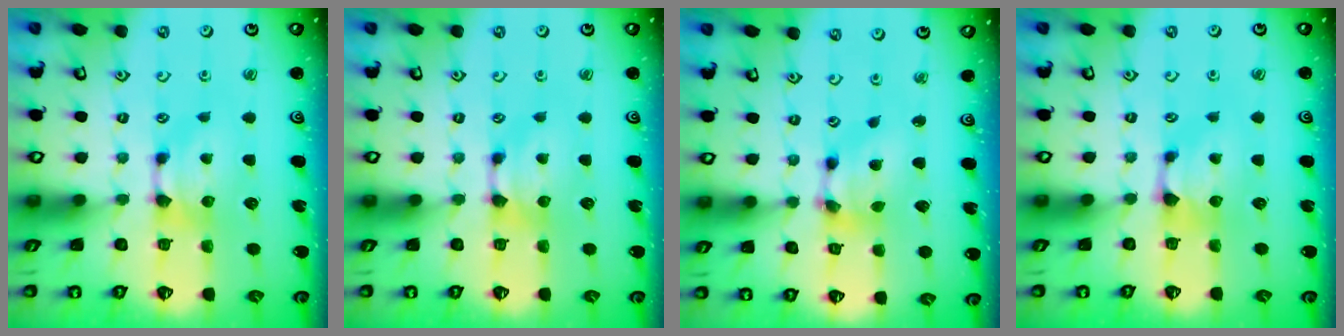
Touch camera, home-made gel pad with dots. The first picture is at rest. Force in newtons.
{"total": 0.0}
{"total": 5.9, "press": 5.5, "slide": 2.1}
{"total": 0.9, "press": 0.7, "slide": 0.6}